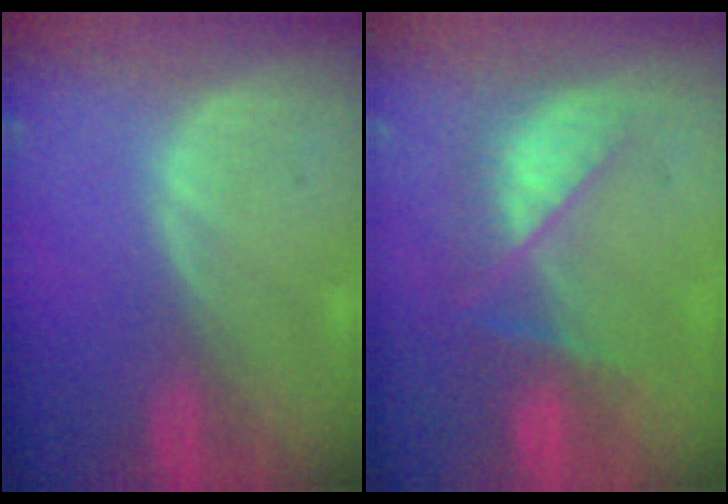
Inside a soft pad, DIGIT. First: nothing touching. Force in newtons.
{"total": 7.0, "press": 6.9, "slide": 1.1}